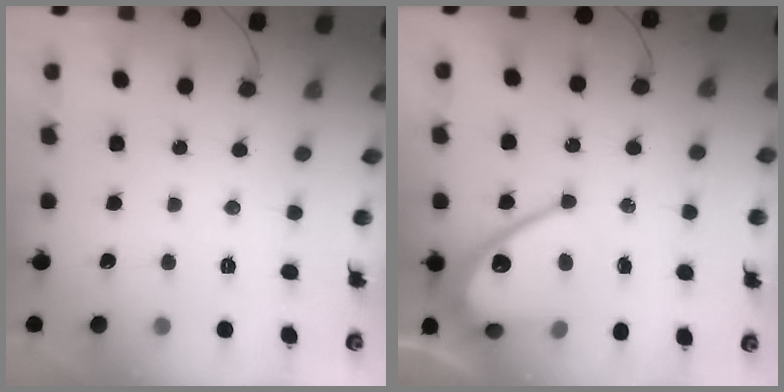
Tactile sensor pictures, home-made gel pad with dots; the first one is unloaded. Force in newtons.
{"total": 12.9, "press": 12.9, "slide": 1.0}